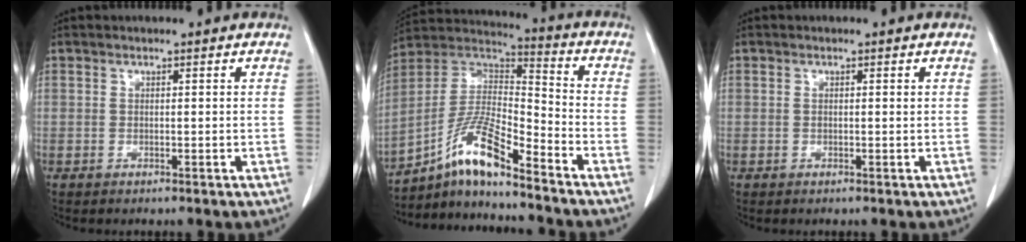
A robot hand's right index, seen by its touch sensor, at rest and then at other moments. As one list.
[{"total": 12.8, "force": [-8.9, 1.5, 9.1], "torque": [-0.182, 0.016, -0.161]}, {"total": 0.6, "force": [0.1, 0.1, 0.6], "torque": [-0.014, 0.001, 0.004]}]